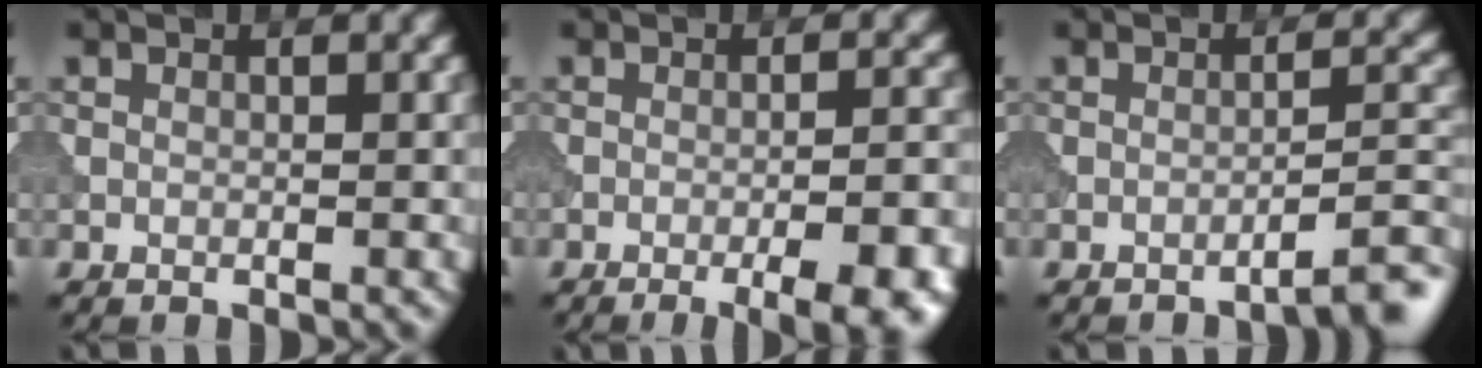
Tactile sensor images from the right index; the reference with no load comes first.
{"total": 8.5, "force": [-4.6, 2.7, 6.6], "torque": [-0.062, 0.002, -0.045]}
{"total": 3.6, "force": [-2.6, 0.5, 2.4], "torque": [-0.021, 0.016, -0.048]}